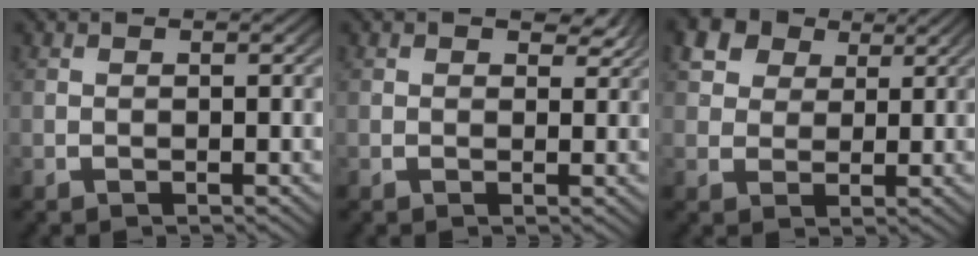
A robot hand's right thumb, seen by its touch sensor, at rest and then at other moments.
{"total": 2.0, "force": [1.6, 0.8, 1.0], "torque": [-0.002, 0.001, 0.024]}
{"total": 7.1, "force": [3.5, 5.2, 3.2], "torque": [-0.068, 0.001, 0.057]}